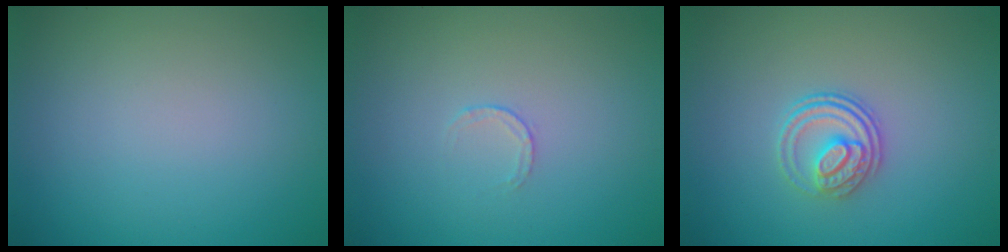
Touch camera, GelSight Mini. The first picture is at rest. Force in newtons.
{"total": 0.6, "press": 0.4, "slide": 0.4}
{"total": 2.9, "press": 2.4, "slide": 1.6}